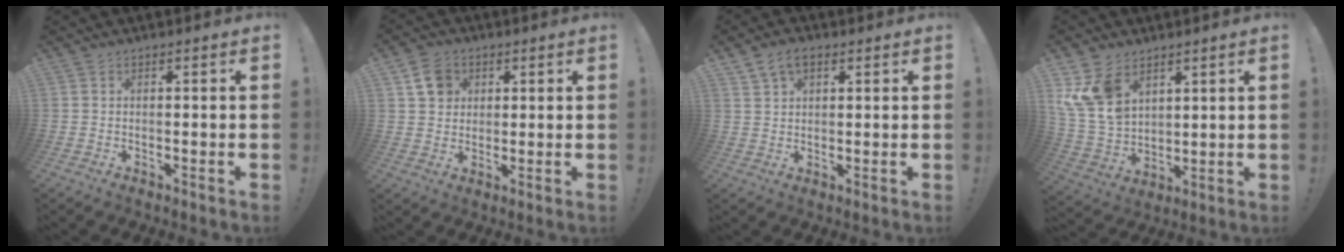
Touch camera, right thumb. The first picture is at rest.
{"total": 7.5, "force": [3.3, 6.2, 2.6], "torque": [-0.034, -0.011, 0.065]}
{"total": 5.3, "force": [3.0, 3.3, 3.0], "torque": [-0.050, -0.008, 0.057]}
{"total": 12.6, "force": [6.6, 8.7, 6.3], "torque": [-0.141, -0.035, 0.133]}